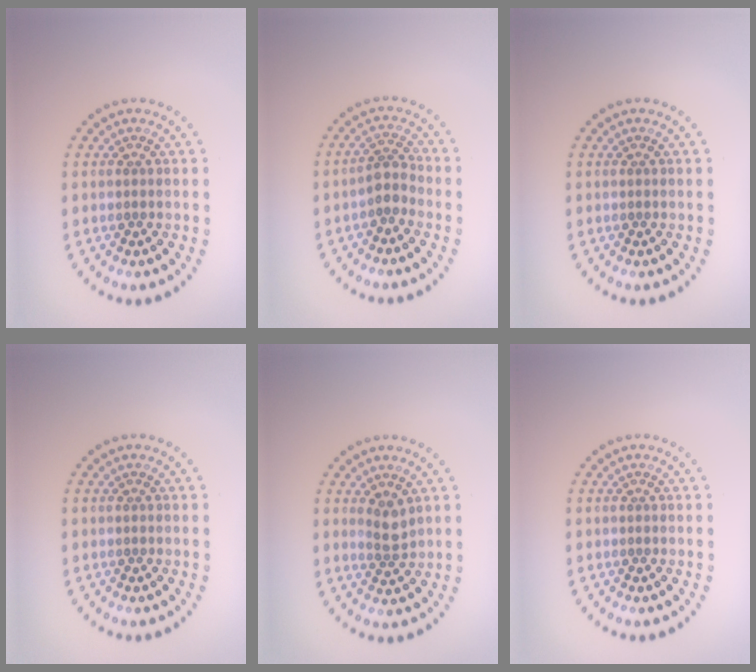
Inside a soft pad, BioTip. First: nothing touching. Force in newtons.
{"total": 2.1, "press": 1.7, "slide": 1.2}
{"total": 0.0}
{"total": 0.0}
{"total": 1.8, "press": 1.5, "slide": 1.0}
{"total": 0.0}